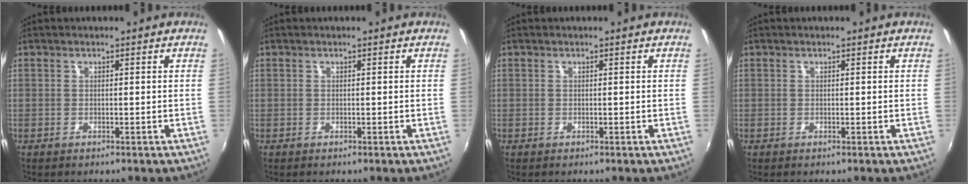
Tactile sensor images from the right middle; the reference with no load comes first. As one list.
[{"total": 0.0}, {"total": 0.0}, {"total": 0.0}]